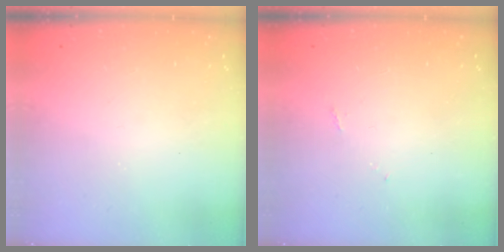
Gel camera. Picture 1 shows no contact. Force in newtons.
{"total": 4.0, "press": 4.0, "slide": 0.6}